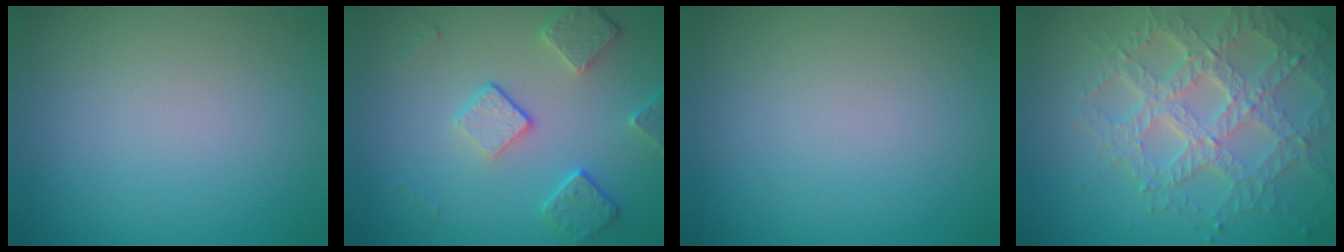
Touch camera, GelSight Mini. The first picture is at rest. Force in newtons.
{"total": 4.1, "press": 3.2, "slide": 2.7}
{"total": 0.0}
{"total": 7.5, "press": 5.3, "slide": 5.2}